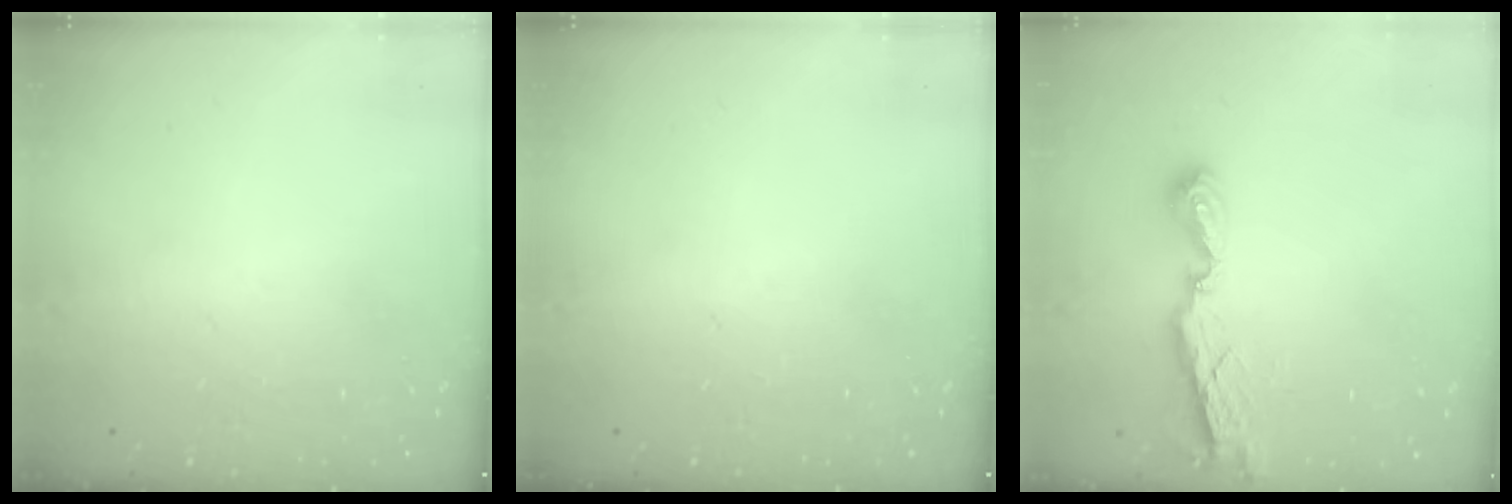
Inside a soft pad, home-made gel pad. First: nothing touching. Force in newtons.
{"total": 0.0}
{"total": 7.8, "press": 7.8, "slide": 0.5}